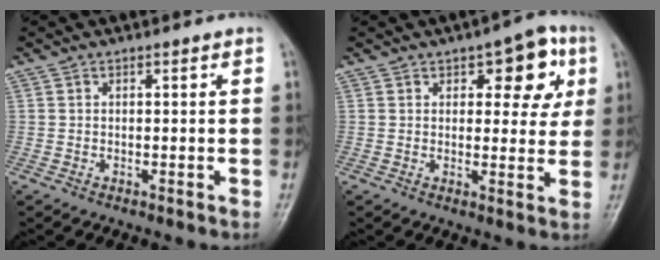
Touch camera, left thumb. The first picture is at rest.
{"total": 9.6, "force": [3.7, 4.9, 7.4], "torque": [-0.047, -0.005, 0.039]}